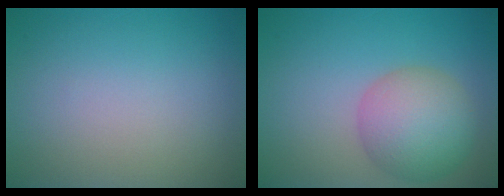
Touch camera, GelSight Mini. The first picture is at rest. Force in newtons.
{"total": 5.9, "press": 5.9, "slide": 0.3}